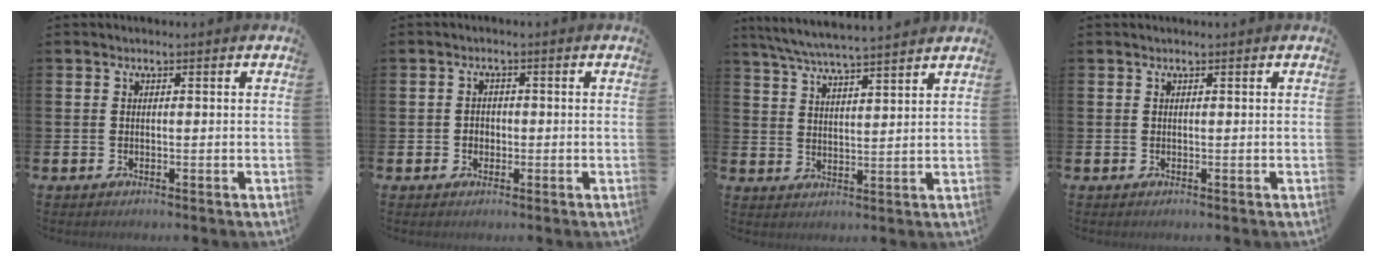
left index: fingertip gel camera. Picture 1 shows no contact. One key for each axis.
{"total": 1.6, "fx": -0.3, "fy": 1.5, "fz": 0.5, "tx": -0.001, "ty": 0.002, "tz": -0.011}
{"total": 6.1, "fx": 5.8, "fy": -0.1, "fz": 1.8, "tx": -0.060, "ty": -0.029, "tz": 0.104}
{"total": 0.0}